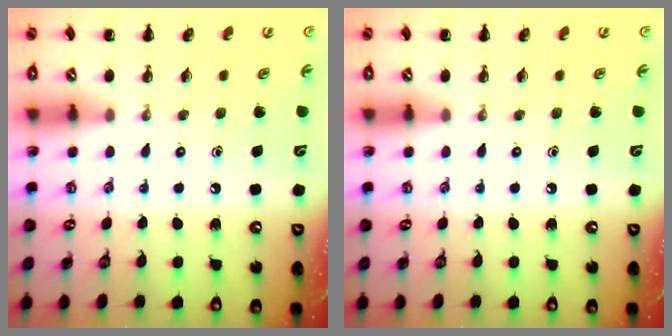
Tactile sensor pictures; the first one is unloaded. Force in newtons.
{"total": 0.0}